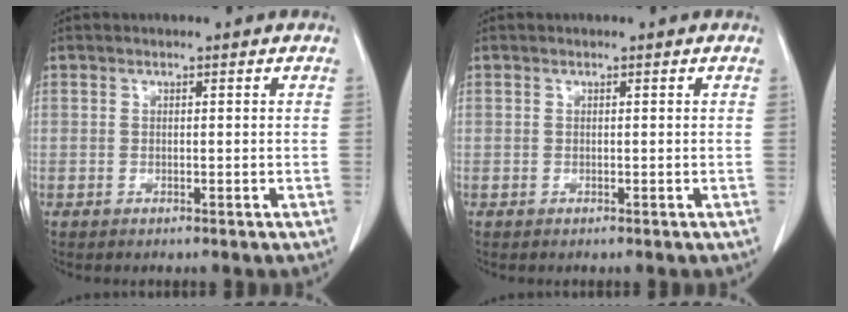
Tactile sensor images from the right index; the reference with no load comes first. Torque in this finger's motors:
{"motor_torque": [0.00, 0.00, 0.00, 0.00]}